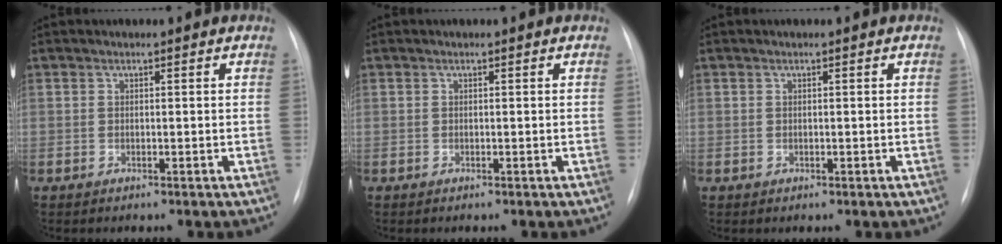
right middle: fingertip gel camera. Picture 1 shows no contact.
{"total": 0.0}
{"total": 0.0}